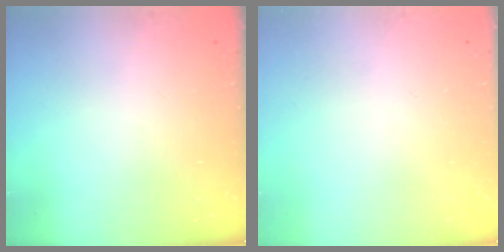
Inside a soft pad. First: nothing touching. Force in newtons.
{"total": 0.0}